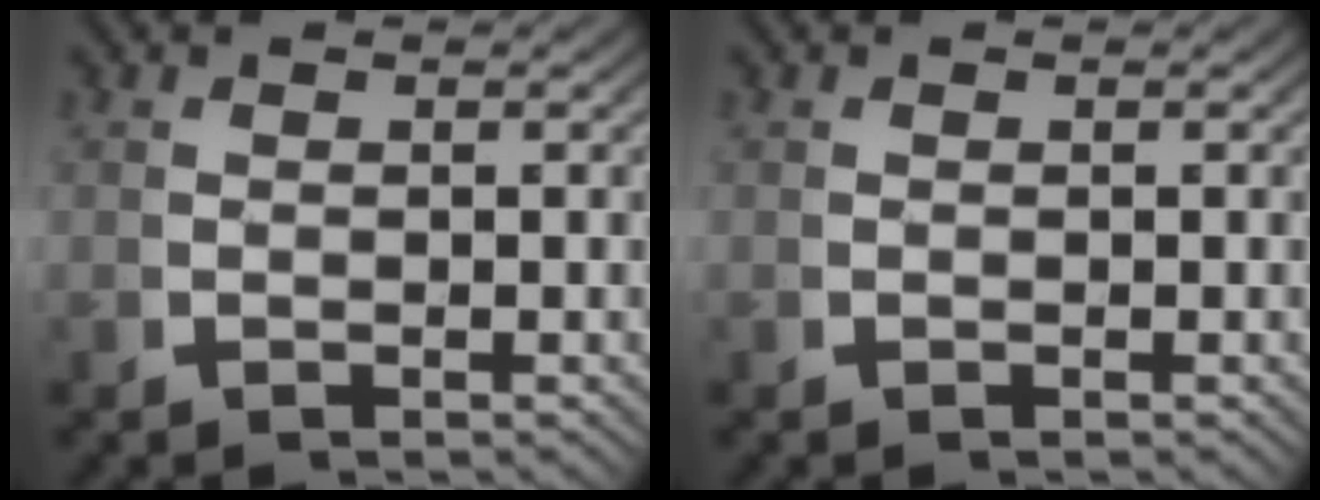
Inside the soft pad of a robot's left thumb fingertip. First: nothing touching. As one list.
[{"total": 0.0}]